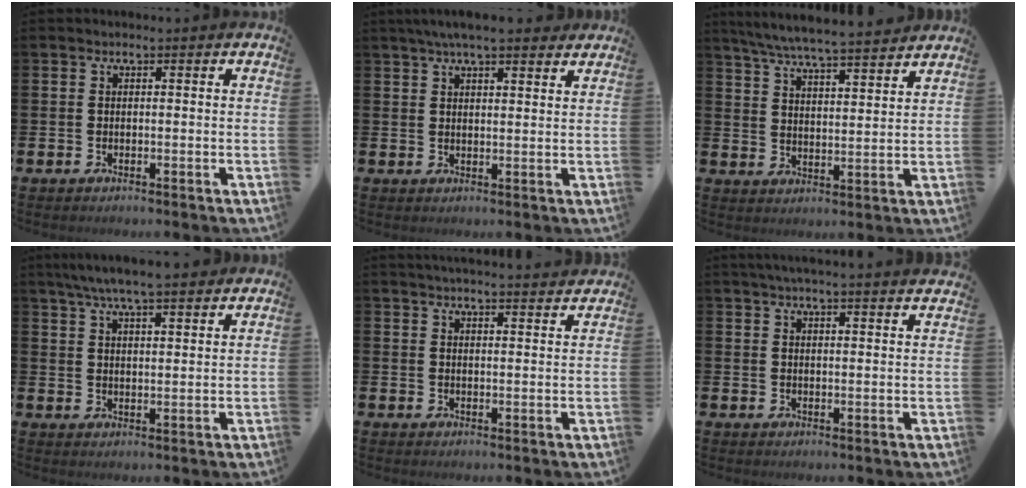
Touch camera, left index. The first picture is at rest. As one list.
[{"total": 5.1, "force": [4.6, 0.7, 2.1], "torque": [-0.036, -0.014, 0.079]}, {"total": 6.8, "force": [6.6, 0.0, 1.7], "torque": [-0.054, -0.044, 0.115]}, {"total": 6.5, "force": [6.0, 0.5, 2.5], "torque": [-0.055, -0.019, 0.106]}, {"total": 3.5, "force": [3.5, -0.3, 0.2], "torque": [-0.004, -0.022, 0.062]}, {"total": 3.7, "force": [3.6, -0.7, 0.7], "torque": [-0.020, -0.015, 0.065]}]